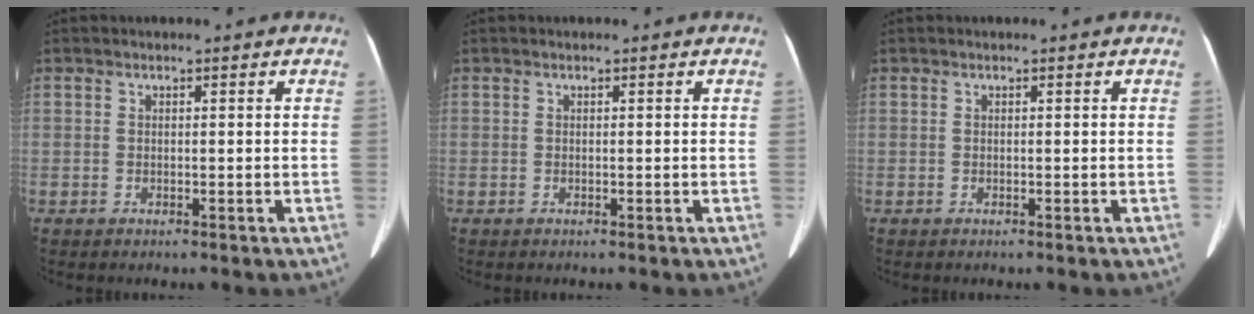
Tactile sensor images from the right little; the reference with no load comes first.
{"total": 0.0}
{"total": 0.0}